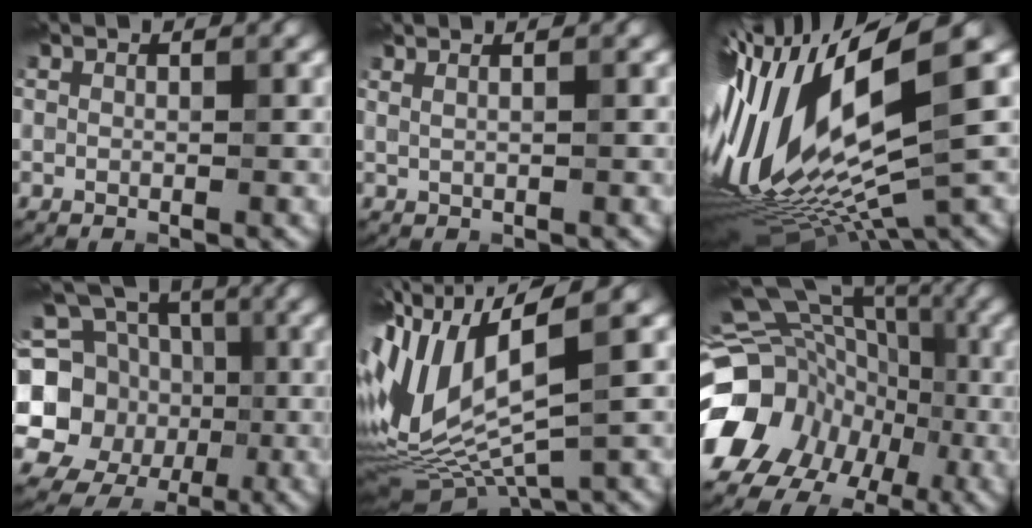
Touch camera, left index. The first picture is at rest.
{"total": 1.4, "force": [1.1, 0.4, 0.8], "torque": [-0.008, 0.003, 0.008]}
{"total": 17.7, "force": [0.1, 4.4, 17.1], "torque": [-0.345, -0.029, 0.012]}
{"total": 13.7, "force": [-0.4, 12.2, 6.1], "torque": [-0.146, 0.012, -0.023]}
{"total": 11.0, "force": [-0.3, 4.3, 10.2], "torque": [-0.238, -0.003, 0.007]}
{"total": 18.2, "force": [-4.9, 15.3, 8.4], "torque": [-0.160, -0.009, -0.104]}